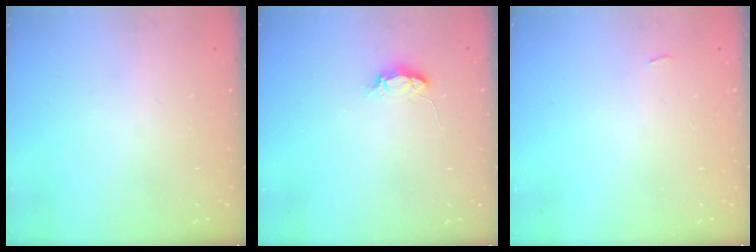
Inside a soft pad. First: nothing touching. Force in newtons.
{"total": 4.3, "press": 4.2, "slide": 0.4}
{"total": 2.3, "press": 2.3, "slide": 0.3}